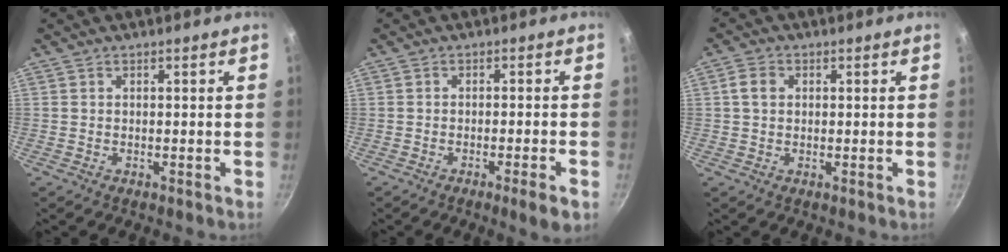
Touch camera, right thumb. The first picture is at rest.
{"total": 4.3, "force": [-2.1, 0.3, 3.7], "torque": [-0.058, 0.007, -0.028]}
{"total": 3.3, "force": [0.6, 2.6, 1.9], "torque": [-0.026, 0.007, 0.009]}